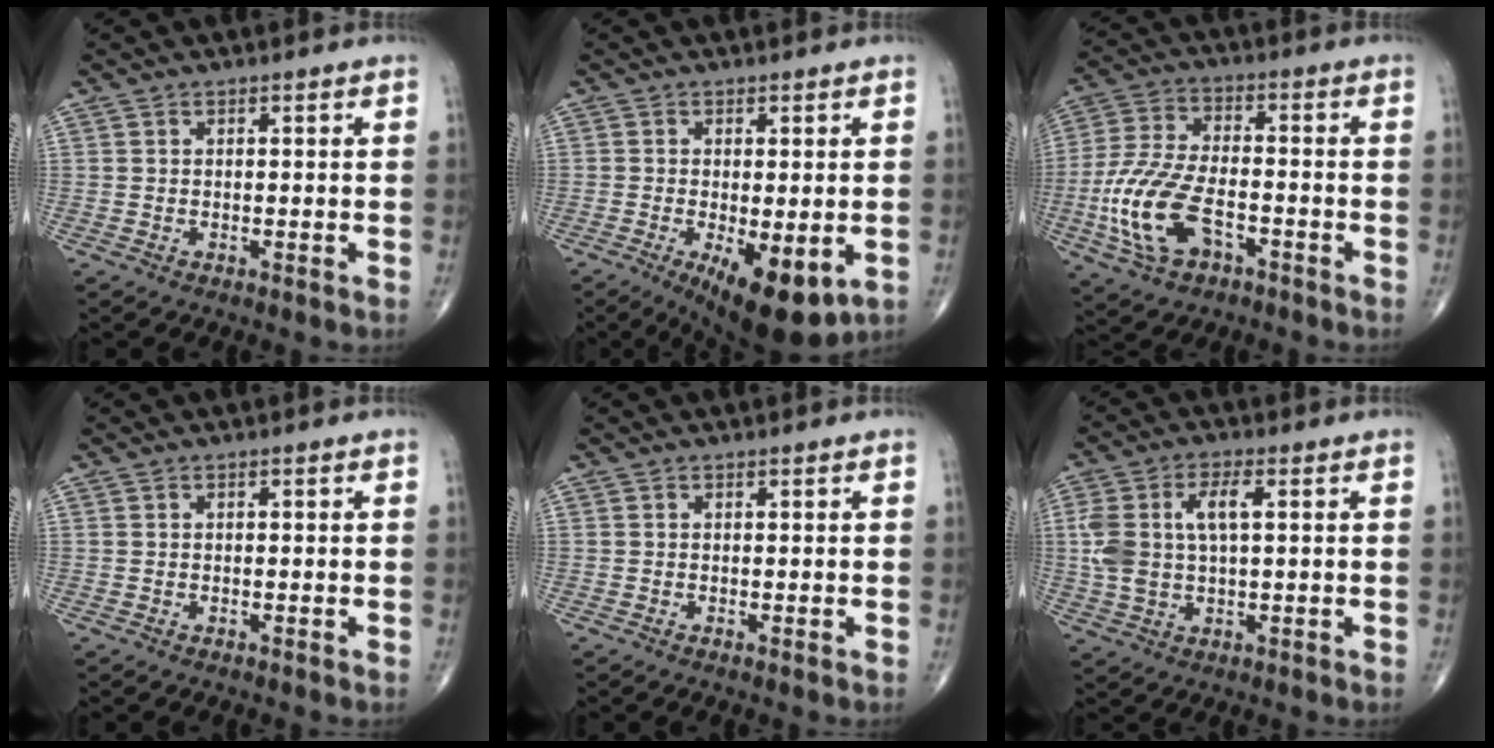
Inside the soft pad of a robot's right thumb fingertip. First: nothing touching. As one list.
[{"total": 11.7, "force": [-4.0, 4.5, 10.0], "torque": [-0.144, -0.018, -0.052]}, {"total": 14.4, "force": [-5.2, 7.5, 11.2], "torque": [-0.241, 0.022, -0.099]}, {"total": 0.0}, {"total": 0.0}, {"total": 9.6, "force": [1.5, 4.7, 8.3], "torque": [-0.185, 0.015, 0.033]}]